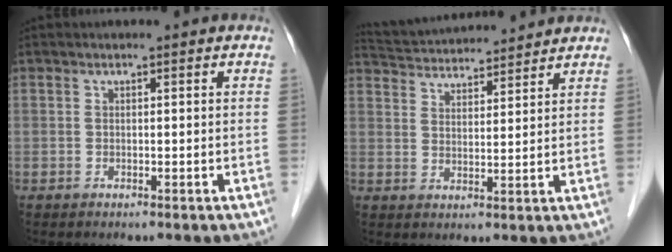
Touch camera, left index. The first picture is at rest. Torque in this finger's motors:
{"motor_torque": [-0.99, -1.14, 0.10, 0.03]}